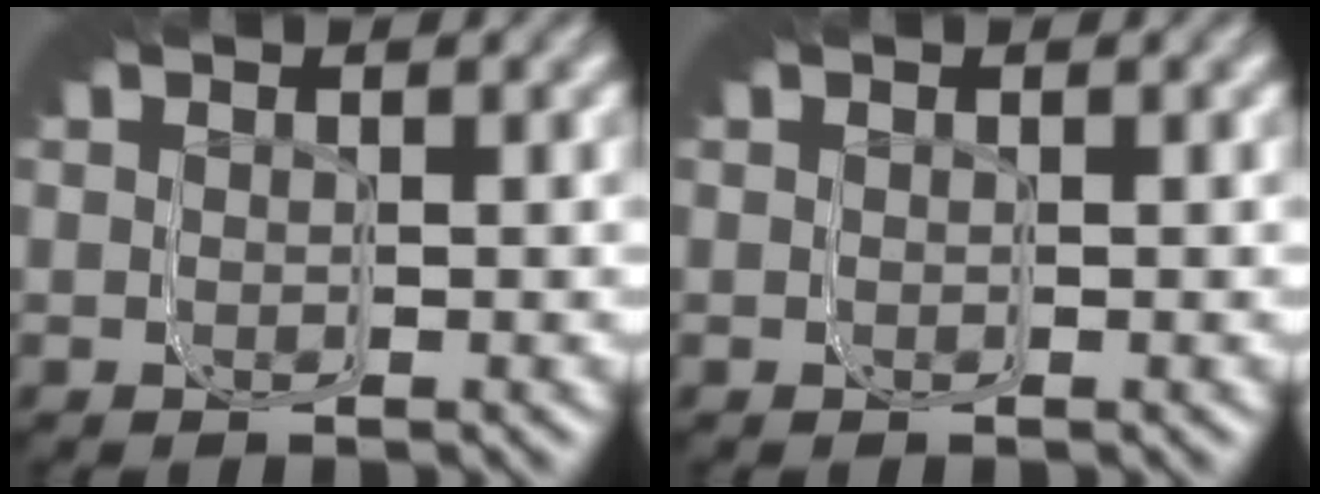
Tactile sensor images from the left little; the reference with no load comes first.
{"total": 0.0}